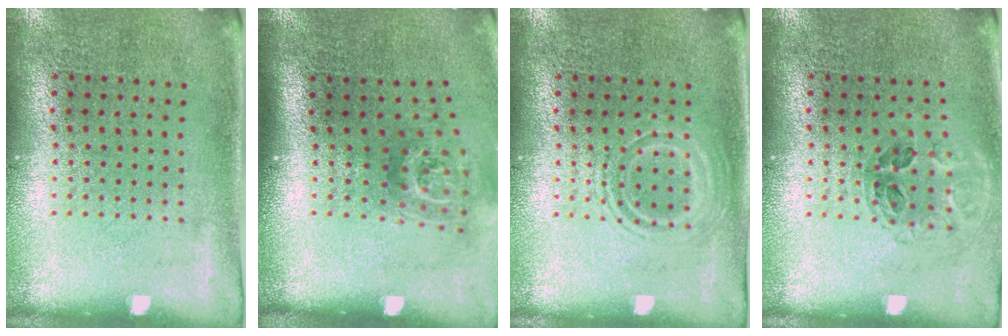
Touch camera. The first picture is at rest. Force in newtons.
{"total": 1.9, "press": 1.2, "slide": 1.4}
{"total": 2.1, "press": 2.1, "slide": 0.3}
{"total": 1.0, "press": 1.0, "slide": 0.3}